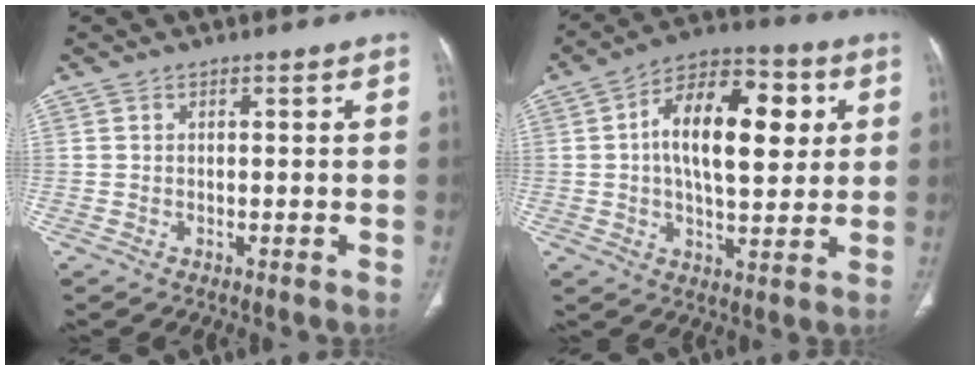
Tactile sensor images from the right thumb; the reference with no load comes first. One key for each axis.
{"total": 17.4, "fx": 3.3, "fy": 8.8, "fz": 14.7, "tx": -0.209, "ty": 0.014, "tz": 0.045}